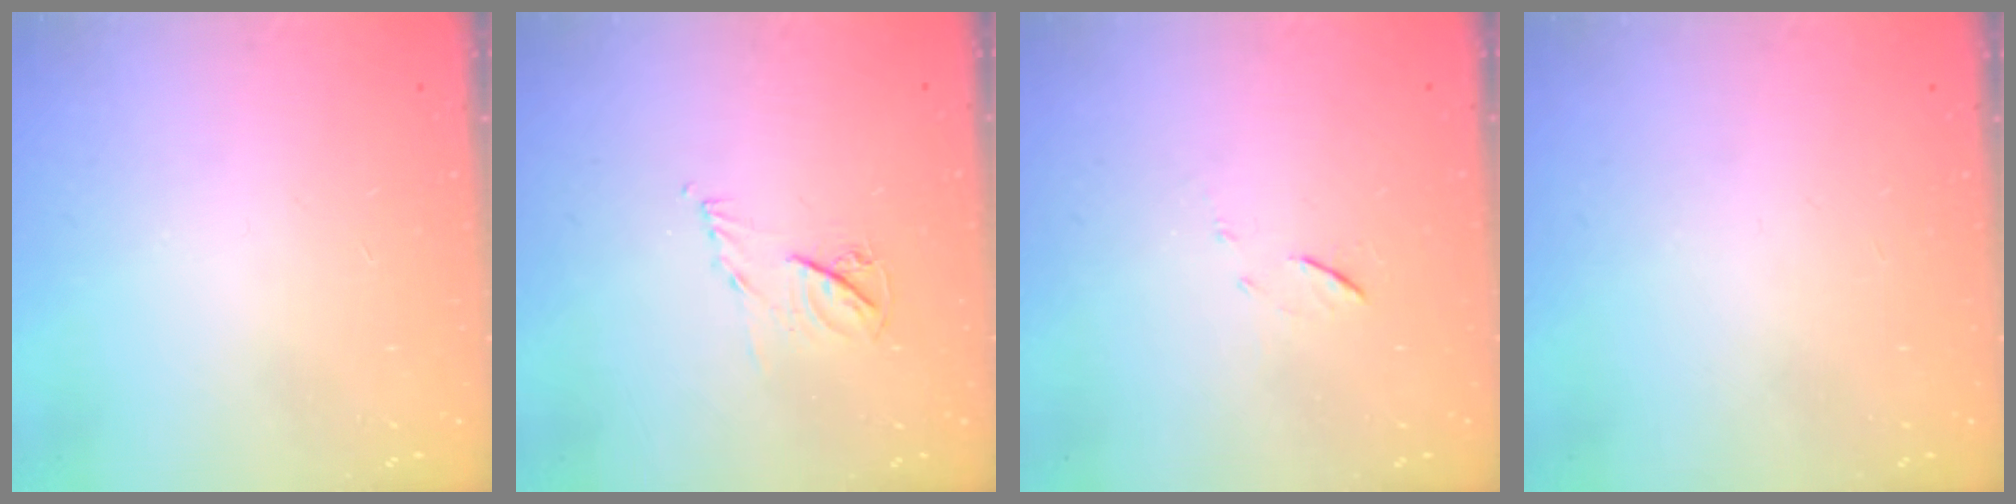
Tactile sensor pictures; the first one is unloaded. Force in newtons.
{"total": 4.4, "press": 4.3, "slide": 0.6}
{"total": 5.5, "press": 5.4, "slide": 0.7}
{"total": 0.0}